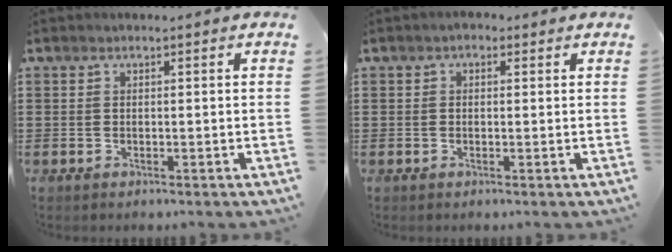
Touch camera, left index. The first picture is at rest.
{"total": 1.0, "force": [0.0, 0.8, 0.6], "torque": [-0.015, 0.006, -0.001]}